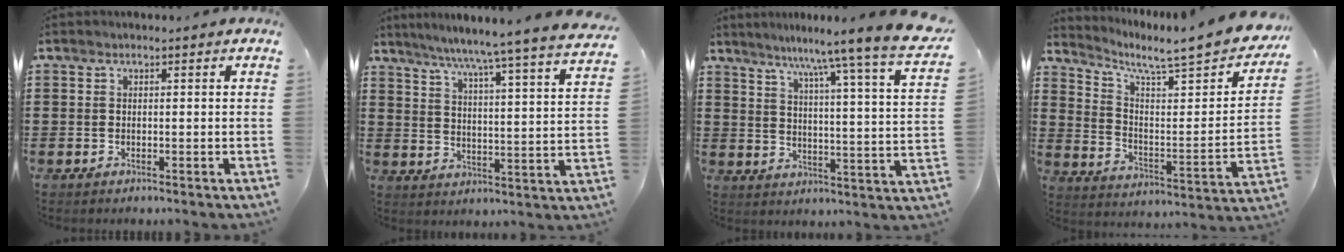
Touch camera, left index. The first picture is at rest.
{"total": 6.1, "force": [5.2, -1.6, 2.7], "torque": [-0.075, -0.051, 0.078]}
{"total": 8.4, "force": [7.2, -1.6, 4.0], "torque": [-0.082, -0.070, 0.109]}
{"total": 6.2, "force": [5.1, 0.5, 3.5], "torque": [-0.077, -0.051, 0.076]}